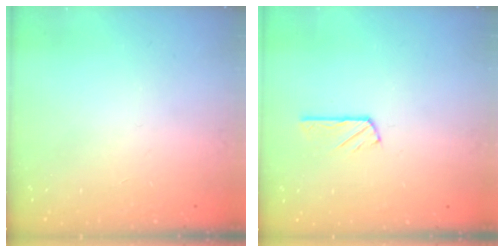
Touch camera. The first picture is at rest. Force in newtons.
{"total": 3.4, "press": 3.4, "slide": 0.4}